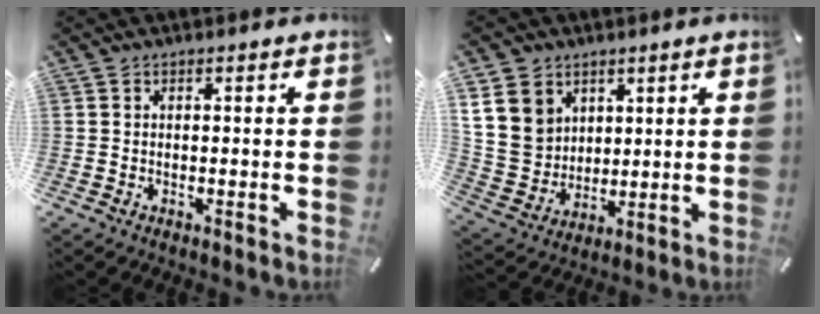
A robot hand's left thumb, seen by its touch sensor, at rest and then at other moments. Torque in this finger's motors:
{"motor_torque": [0.90, -0.14, 0.69, -0.48, 0.14]}